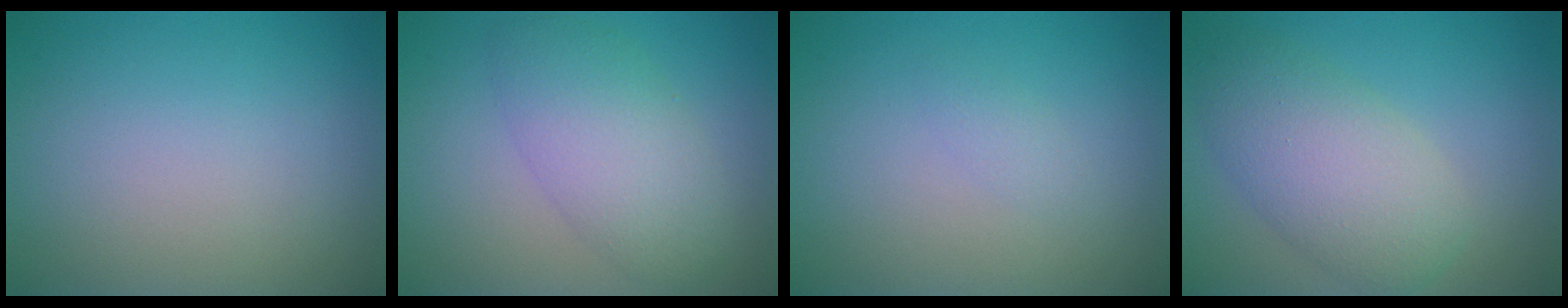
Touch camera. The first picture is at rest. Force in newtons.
{"total": 5.1, "press": 5.1, "slide": 0.2}
{"total": 0.9, "press": 0.9, "slide": 0.0}
{"total": 5.8, "press": 5.7, "slide": 0.3}